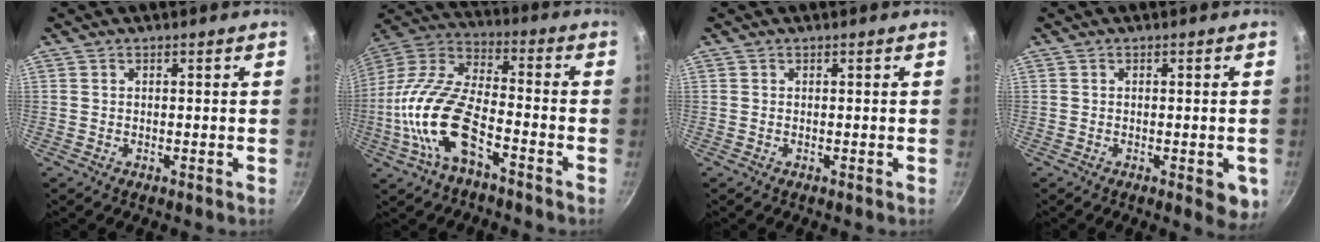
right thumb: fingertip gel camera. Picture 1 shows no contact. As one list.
[{"total": 17.7, "force": [-6.5, 8.1, 14.4], "torque": [-0.304, 0.048, -0.122]}, {"total": 0.0}, {"total": 4.6, "force": [-1.6, 1.7, 4.0], "torque": [-0.033, -0.004, -0.015]}]